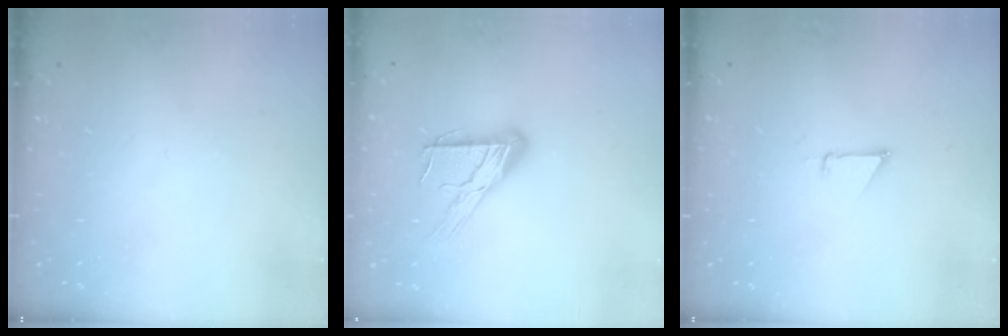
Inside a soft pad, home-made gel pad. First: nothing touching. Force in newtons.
{"total": 13.9, "press": 13.8, "slide": 1.3}
{"total": 1.9, "press": 1.9, "slide": 0.0}